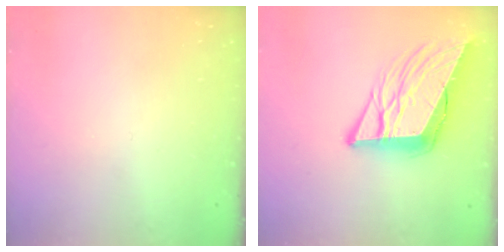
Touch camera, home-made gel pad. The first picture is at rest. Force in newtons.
{"total": 15.9, "press": 15.6, "slide": 3.0}